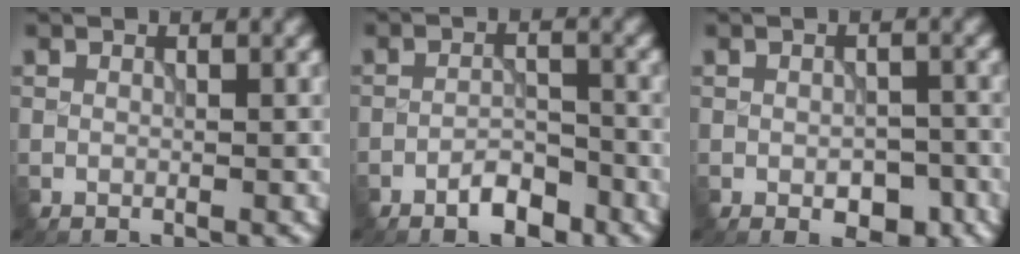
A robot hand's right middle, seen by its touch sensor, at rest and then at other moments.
{"total": 3.0, "force": [-2.1, 1.1, 1.8], "torque": [-0.024, 0.008, -0.039]}
{"total": 3.3, "force": [-1.4, 1.7, 2.4], "torque": [-0.032, -0.006, -0.015]}